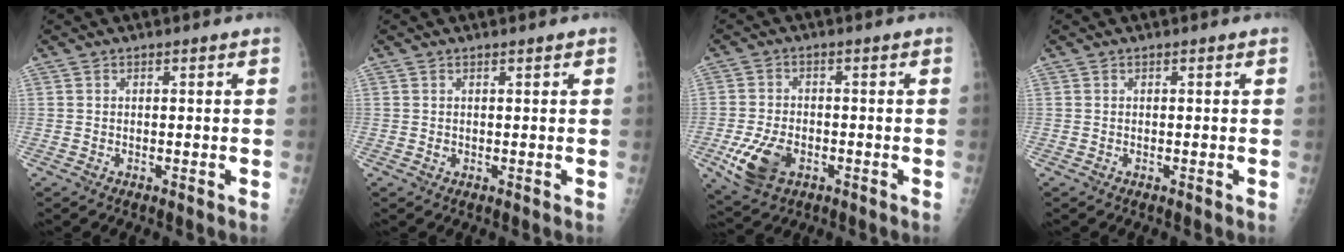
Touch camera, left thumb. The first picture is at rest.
{"total": 0.7, "force": [0.4, 0.4, 0.4], "torque": [-0.001, -0.002, 0.006]}
{"total": 8.8, "force": [-3.1, 5.5, 6.1], "torque": [-0.117, 0.004, -0.051]}
{"total": 0.0}